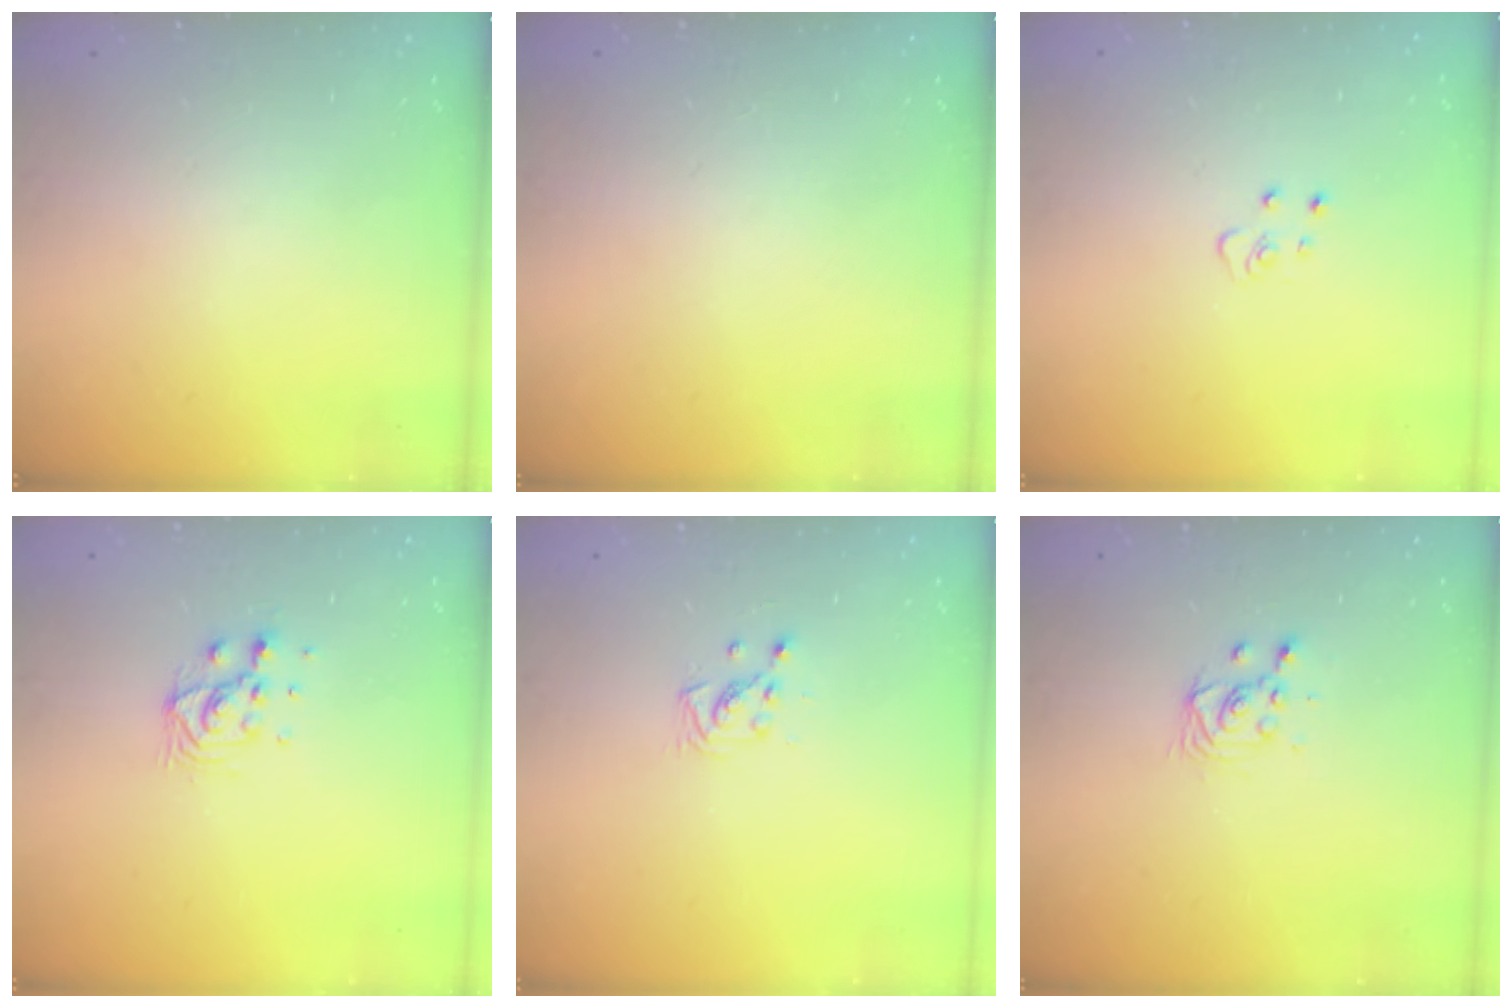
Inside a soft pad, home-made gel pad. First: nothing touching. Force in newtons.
{"total": 0.0}
{"total": 4.4, "press": 4.3, "slide": 0.3}
{"total": 6.9, "press": 6.9, "slide": 0.4}
{"total": 2.9, "press": 2.9, "slide": 0.3}
{"total": 3.3, "press": 3.3, "slide": 0.4}